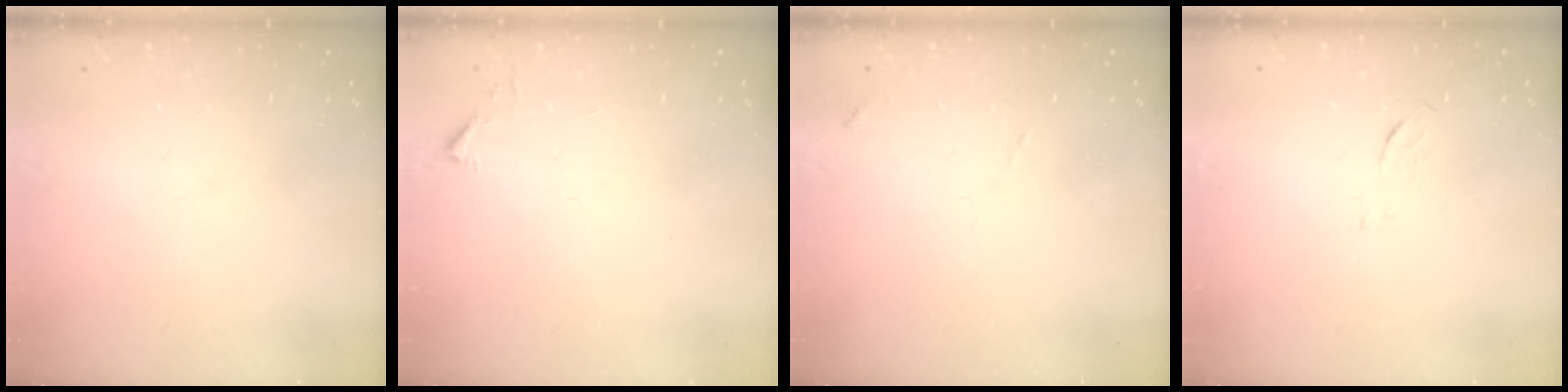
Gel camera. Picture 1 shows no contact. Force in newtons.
{"total": 2.3, "press": 2.3, "slide": 0.2}
{"total": 6.3, "press": 6.3, "slide": 0.5}
{"total": 3.9, "press": 3.7, "slide": 1.2}